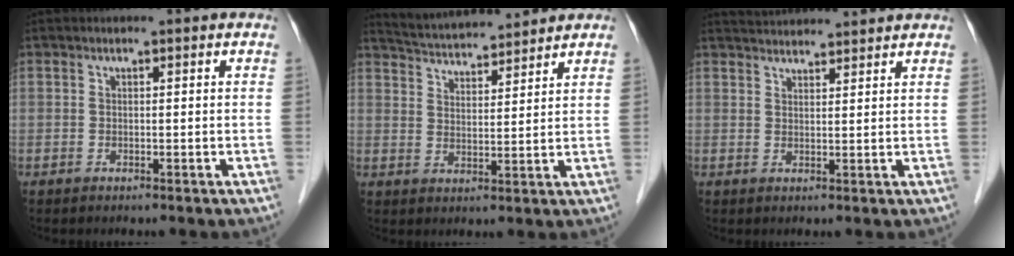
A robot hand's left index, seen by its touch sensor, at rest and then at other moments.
{"total": 10.8, "force": [10.3, 1.2, 3.1], "torque": [-0.059, 0.020, 0.167]}
{"total": 6.9, "force": [6.8, 0.3, 1.5], "torque": [-0.029, 0.033, 0.099]}